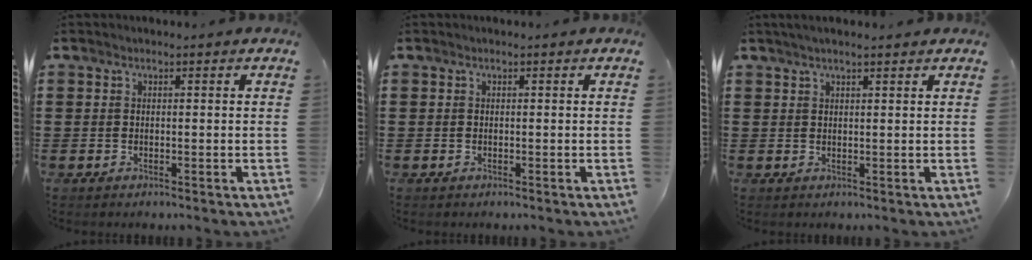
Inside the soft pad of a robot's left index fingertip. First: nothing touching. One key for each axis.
{"total": 0.0}
{"total": 1.8, "fx": 1.4, "fy": 0.1, "fz": 1.1, "tx": -0.022, "ty": 0.002, "tz": 0.025}